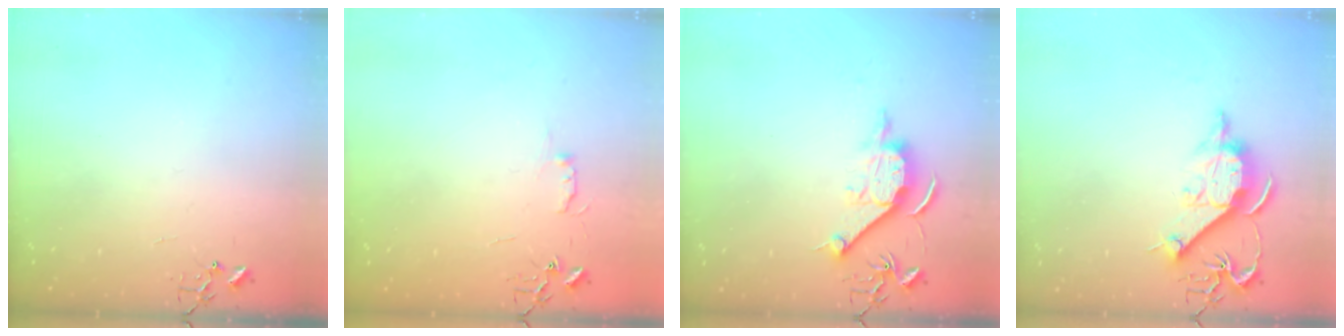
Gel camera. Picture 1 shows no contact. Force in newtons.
{"total": 4.4, "press": 4.4, "slide": 0.6}
{"total": 11.3, "press": 11.3, "slide": 0.5}
{"total": 11.7, "press": 11.7, "slide": 0.6}